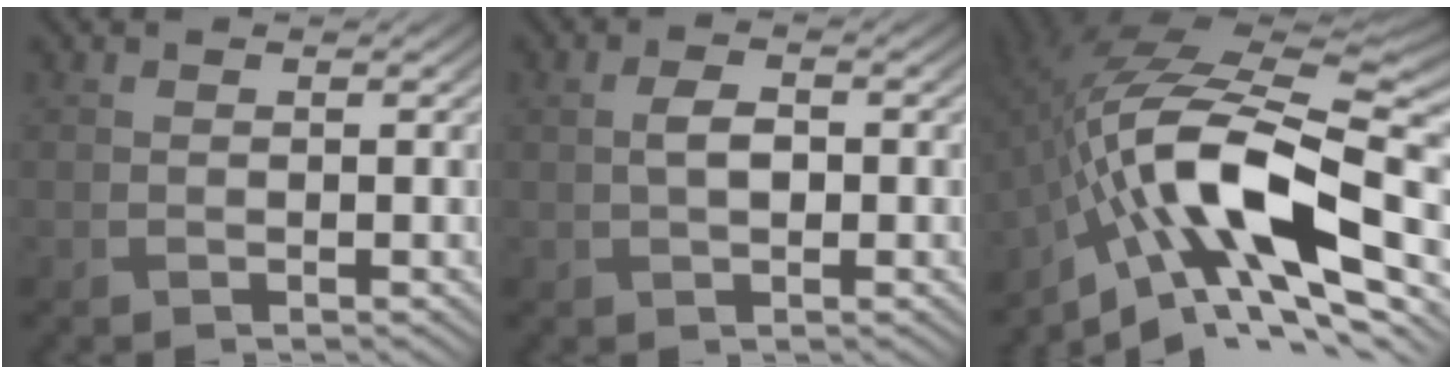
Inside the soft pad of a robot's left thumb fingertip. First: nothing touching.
{"total": 2.7, "force": [0.0, 1.4, 2.2], "torque": [-0.050, 0.005, 0.001]}
{"total": 17.2, "force": [-6.2, 7.8, 14.0], "torque": [-0.253, 0.010, -0.124]}